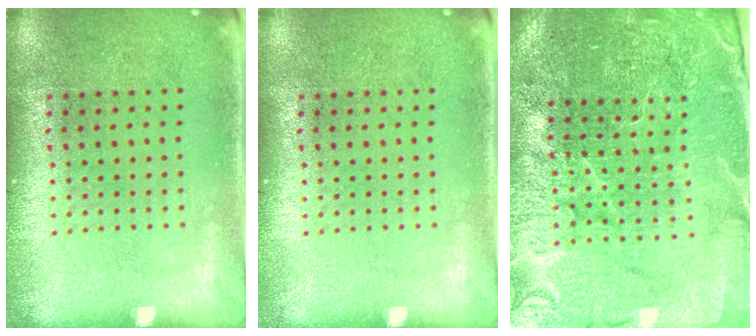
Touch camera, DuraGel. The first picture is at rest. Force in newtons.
{"total": 0.0}
{"total": 5.0, "press": 4.7, "slide": 1.8}